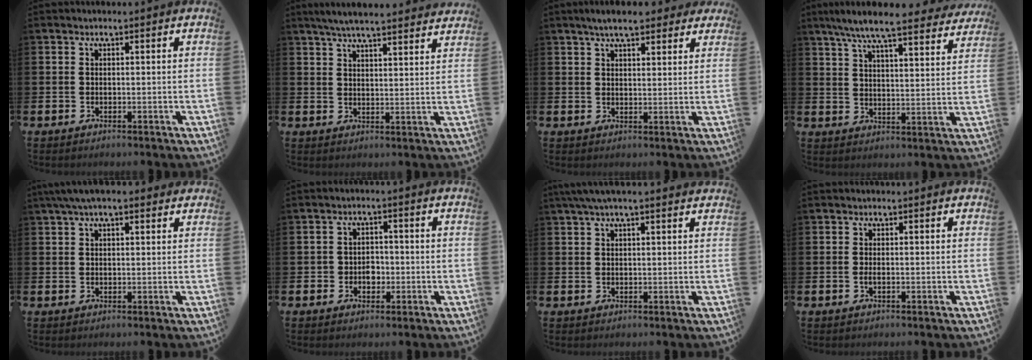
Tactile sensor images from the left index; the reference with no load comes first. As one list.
[{"total": 5.7, "force": [5.5, 0.2, 1.6], "torque": [-0.040, -0.024, 0.097]}, {"total": 6.0, "force": [5.2, 1.7, 2.5], "torque": [-0.049, -0.011, 0.092]}, {"total": 8.4, "force": [7.7, 1.0, 3.3], "torque": [-0.077, -0.047, 0.133]}, {"total": 4.2, "force": [3.2, 1.2, 2.4], "torque": [-0.049, 0.001, 0.058]}, {"total": 2.4, "force": [-0.5, 2.2, 0.9], "torque": [-0.012, 0.002, -0.017]}, {"total": 3.5, "force": [2.8, 0.5, 2.1], "torque": [-0.042, -0.001, 0.051]}, {"total": 0.5, "force": [-0.1, 0.1, 0.5], "torque": [-0.014, 0.001, 0.000]}]